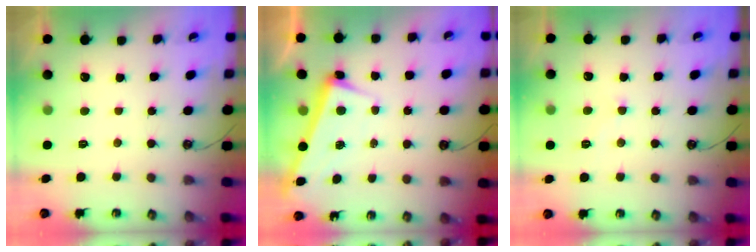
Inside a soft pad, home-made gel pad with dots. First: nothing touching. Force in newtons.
{"total": 2.6, "press": 2.5, "slide": 0.7}
{"total": 0.5, "press": 0.2, "slide": 0.5}